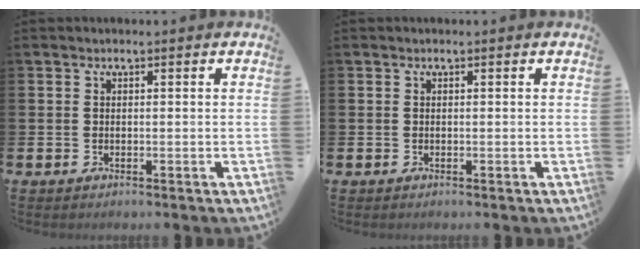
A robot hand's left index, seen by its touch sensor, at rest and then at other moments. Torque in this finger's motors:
{"motor_torque": [0.00, 0.00, 0.00, 0.00]}